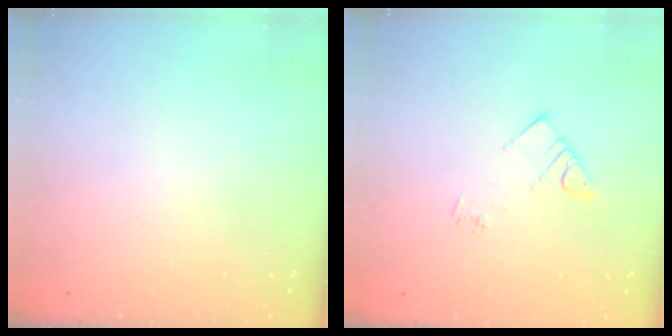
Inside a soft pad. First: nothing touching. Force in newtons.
{"total": 3.8, "press": 3.7, "slide": 0.6}